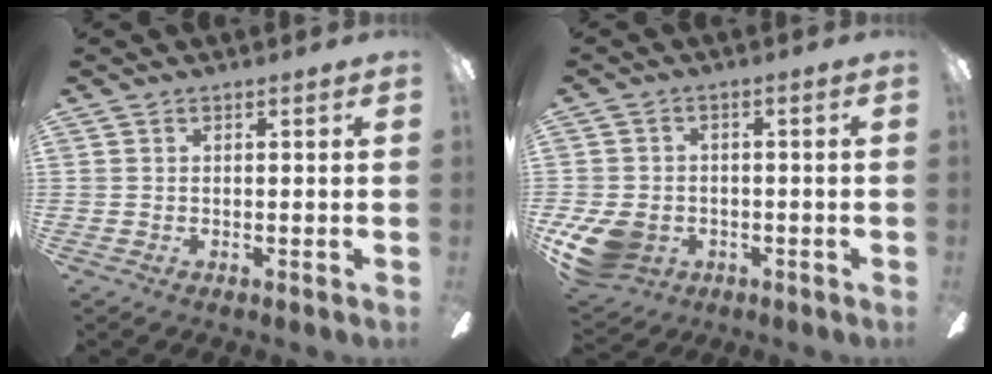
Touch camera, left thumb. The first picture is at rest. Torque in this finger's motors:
{"motor_torque": [0.19, 2.08, 0.39, -0.46, 0.06]}